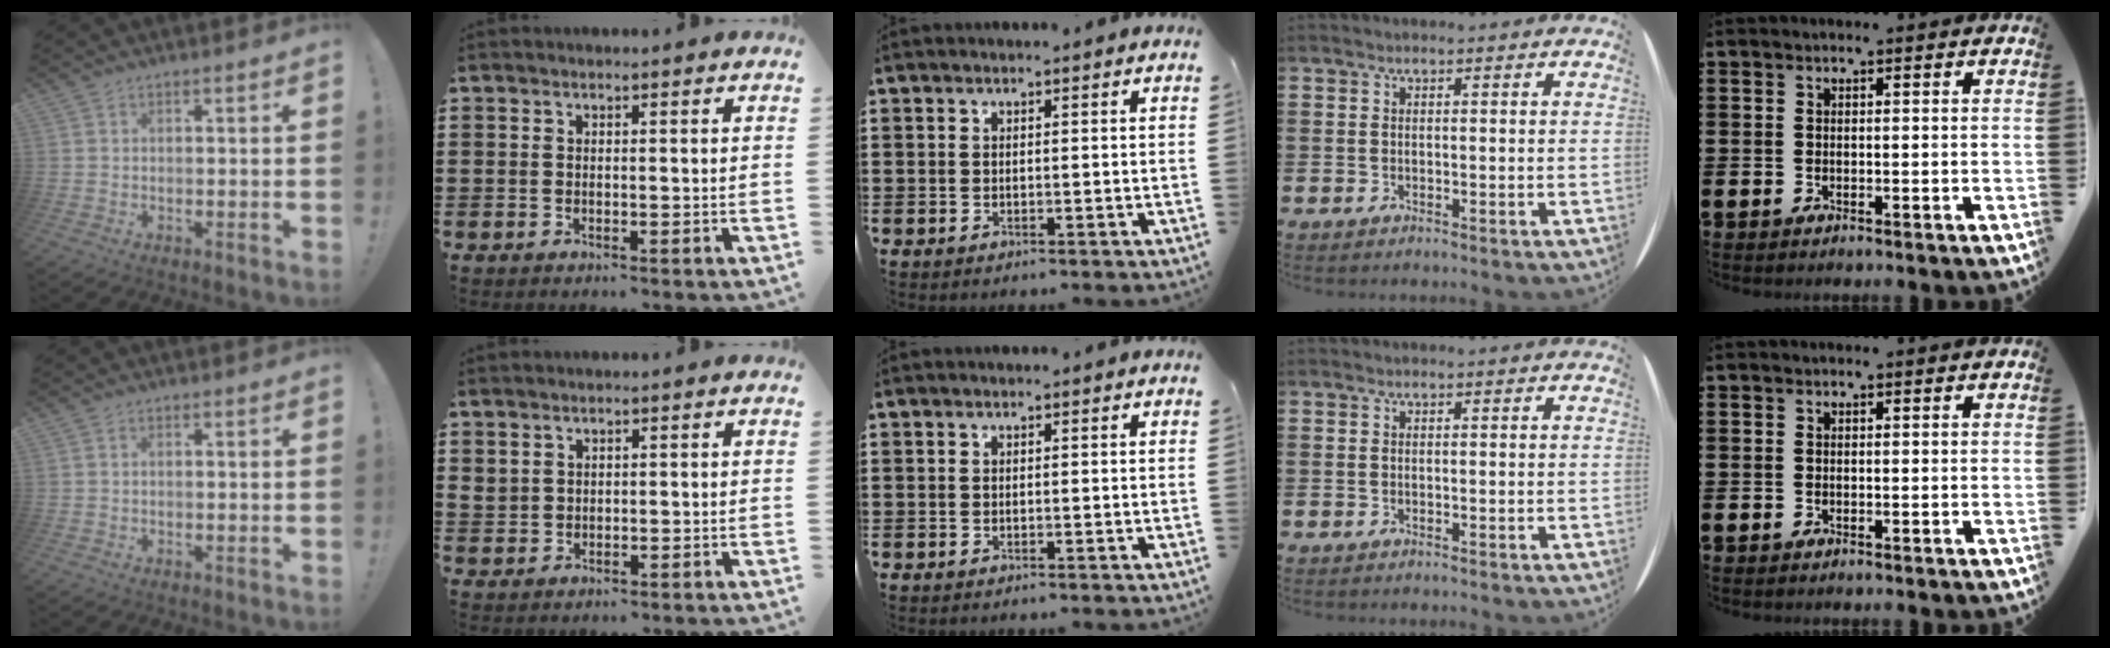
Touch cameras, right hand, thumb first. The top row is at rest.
{"index": {"total": 1.5, "force": [1.1, 1.0, 0.2], "torque": [-0.007, 0.005, 0.021]}}